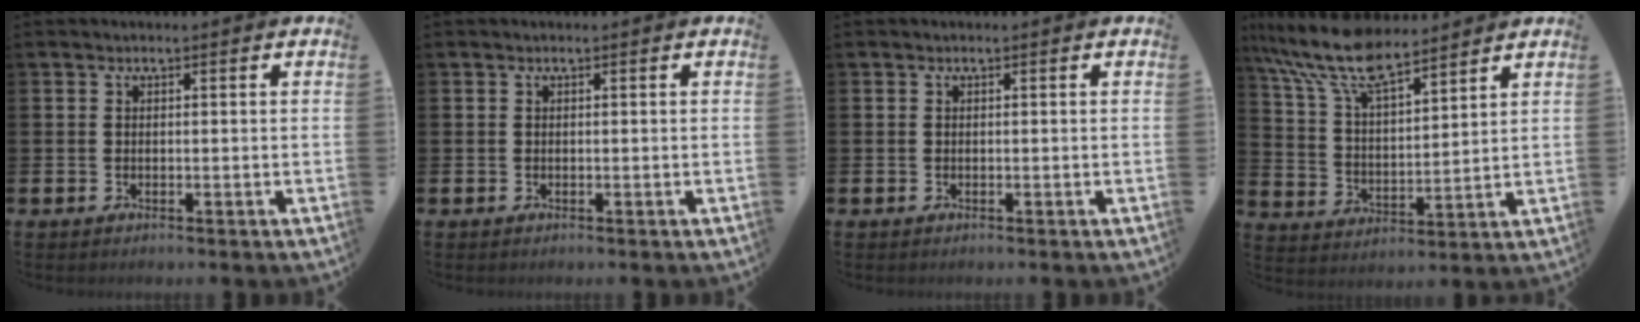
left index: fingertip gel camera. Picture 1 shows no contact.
{"total": 0.0}
{"total": 0.0}
{"total": 10.4, "force": [8.7, 2.7, 4.9], "torque": [-0.132, -0.036, 0.158]}